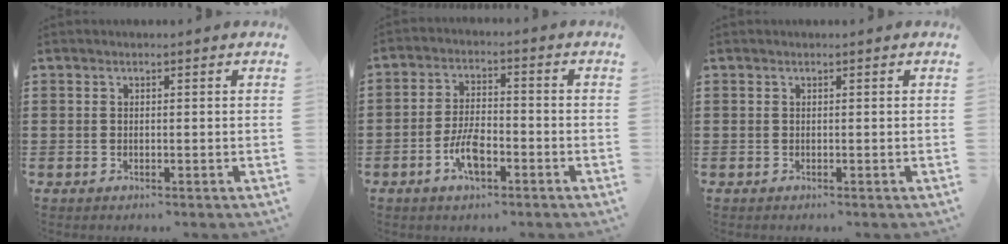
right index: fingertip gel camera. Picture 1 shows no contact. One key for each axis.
{"total": 6.0, "fx": -2.7, "fy": 2.5, "fz": 4.7, "tx": -0.104, "ty": 0.000, "tz": -0.054}
{"total": 0.0}